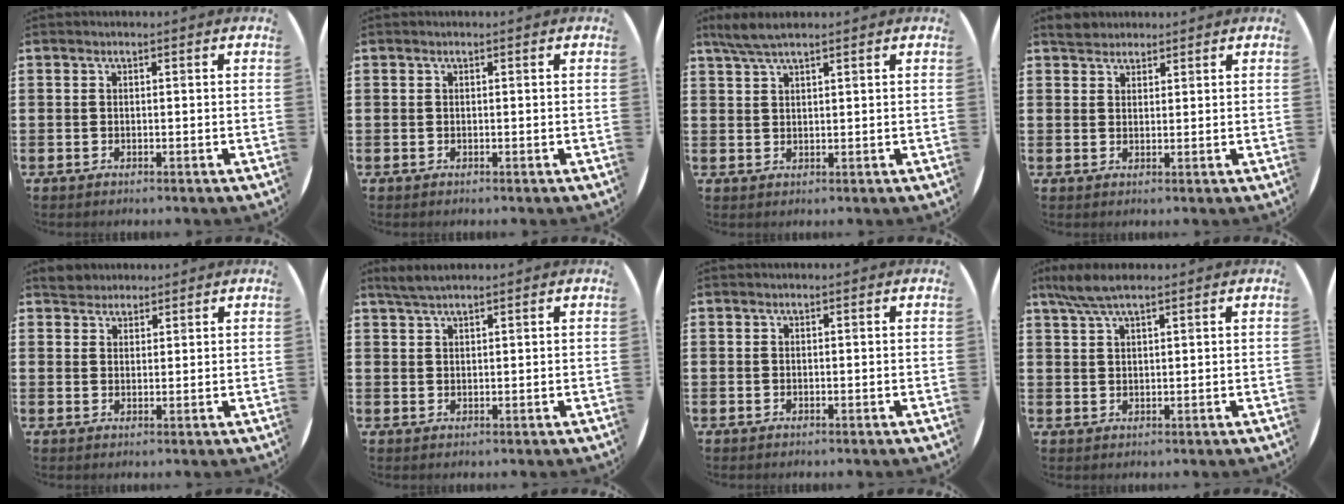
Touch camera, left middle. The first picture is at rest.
{"total": 0.0}
{"total": 3.5, "force": [2.8, 0.5, 2.1], "torque": [-0.046, 0.004, 0.050]}
{"total": 2.4, "force": [2.2, 0.9, 0.0], "torque": [0.004, 0.003, 0.043]}
{"total": 2.8, "force": [2.6, 1.0, 0.0], "torque": [0.002, 0.000, 0.051]}
{"total": 2.3, "force": [2.0, 0.2, 1.1], "torque": [-0.025, 0.003, 0.038]}
{"total": 0.0}
{"total": 4.3, "force": [3.3, 0.7, 2.7], "torque": [-0.059, 0.002, 0.059]}